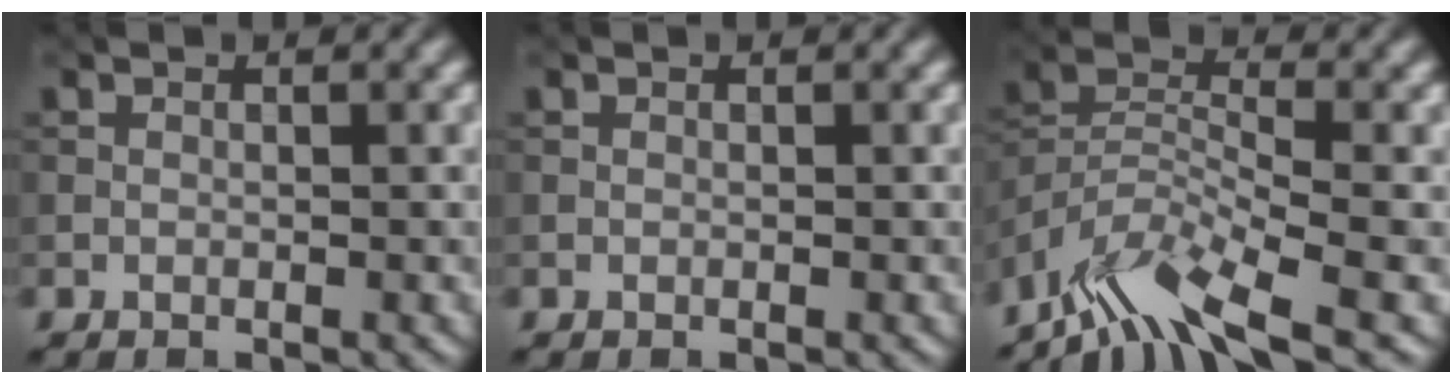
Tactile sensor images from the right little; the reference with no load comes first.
{"total": 0.0}
{"total": 7.3, "force": [-5.9, 1.4, 4.1], "torque": [-0.074, -0.005, -0.120]}